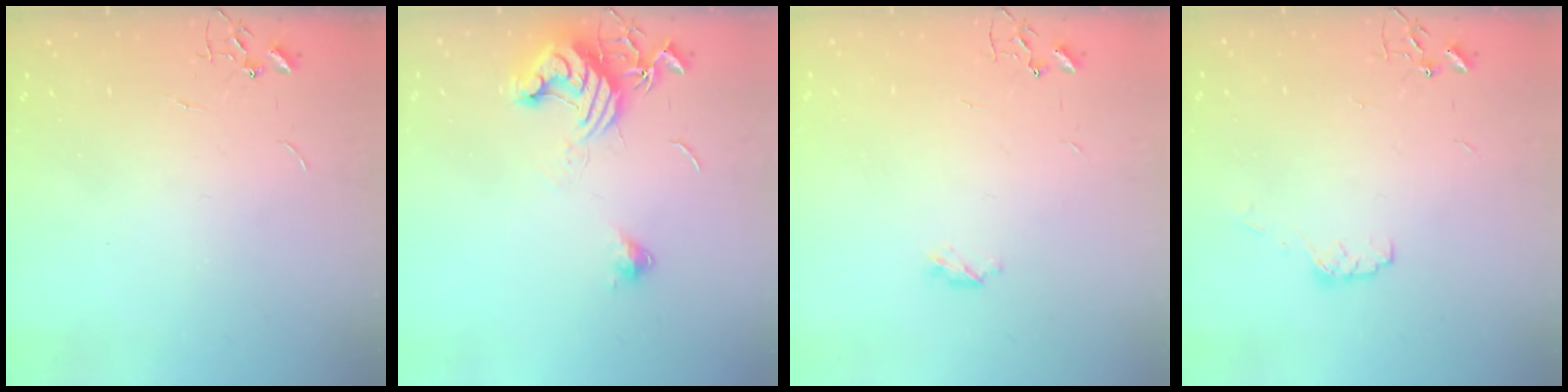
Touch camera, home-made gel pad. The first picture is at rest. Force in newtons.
{"total": 12.1, "press": 12.0, "slide": 1.6}
{"total": 3.3, "press": 3.3, "slide": 0.5}
{"total": 4.3, "press": 4.3, "slide": 0.7}